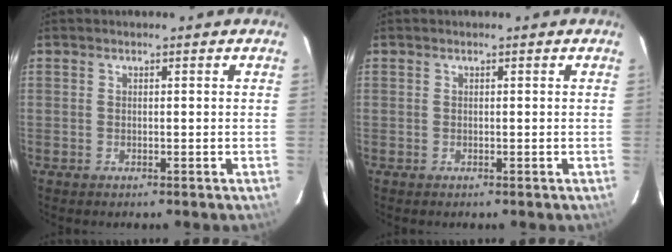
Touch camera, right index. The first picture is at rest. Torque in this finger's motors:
{"motor_torque": [0.00, 0.00, 0.01, 0.00]}